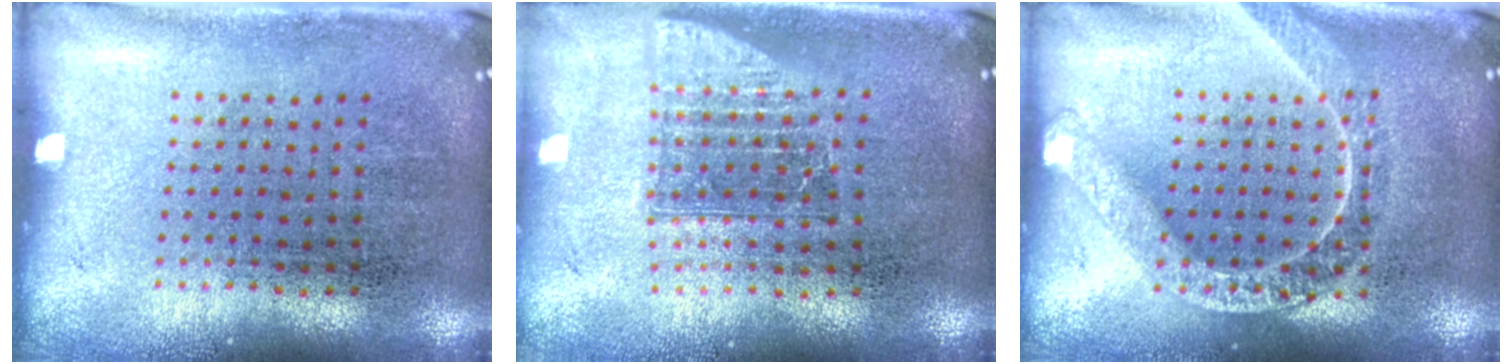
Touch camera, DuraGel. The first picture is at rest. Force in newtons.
{"total": 1.6, "press": 1.3, "slide": 1.0}
{"total": 1.6, "press": 1.6, "slide": 0.2}